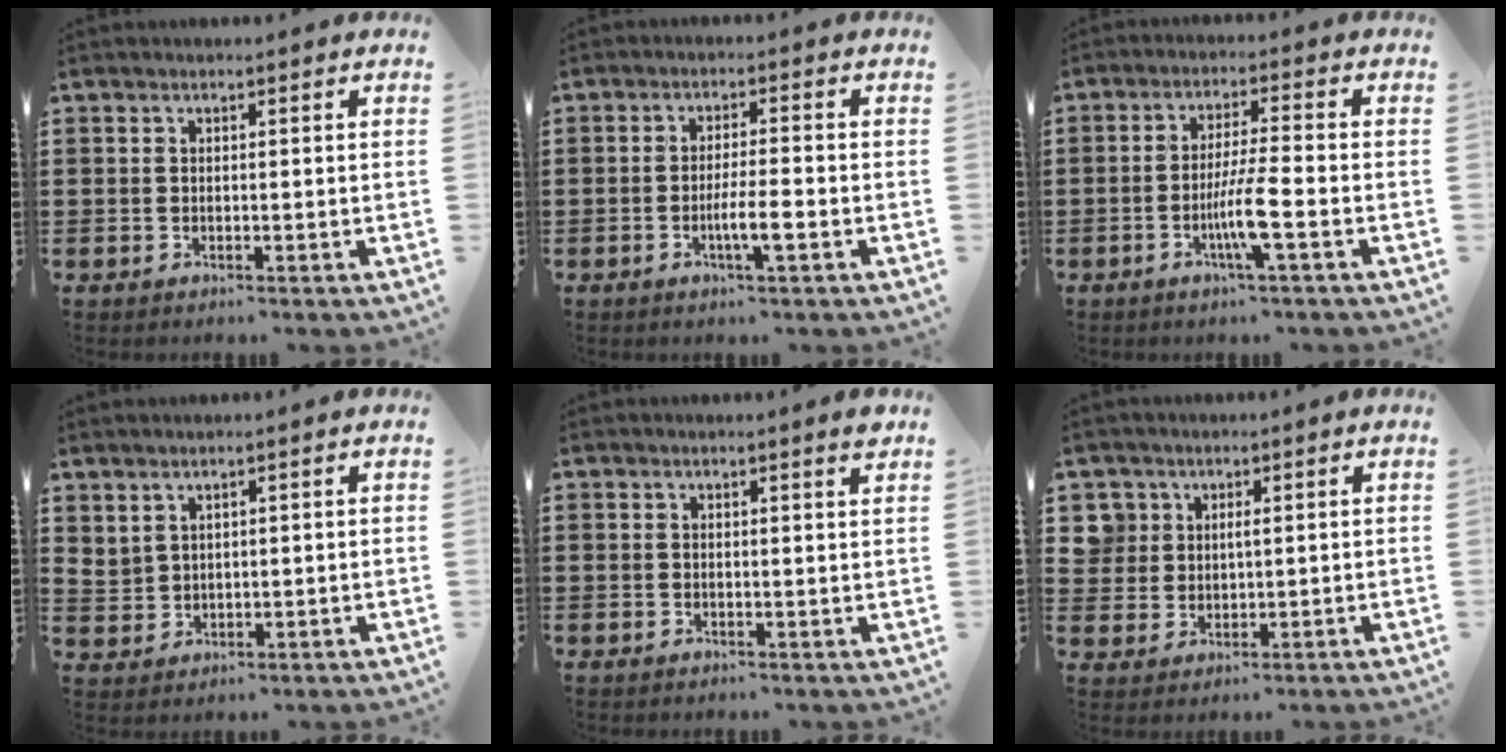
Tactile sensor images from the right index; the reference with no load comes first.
{"total": 4.6, "force": [-1.8, 0.4, 4.2], "torque": [-0.078, -0.006, -0.034]}
{"total": 6.4, "force": [-2.4, 0.0, 5.9], "torque": [-0.111, -0.014, -0.046]}
{"total": 2.2, "force": [1.7, 1.3, 0.4], "torque": [-0.016, 0.006, 0.034]}
{"total": 1.3, "force": [0.9, -0.1, 0.8], "torque": [-0.009, -0.005, 0.015]}
{"total": 3.4, "force": [1.5, 3.0, 0.4], "torque": [-0.026, 0.013, 0.029]}